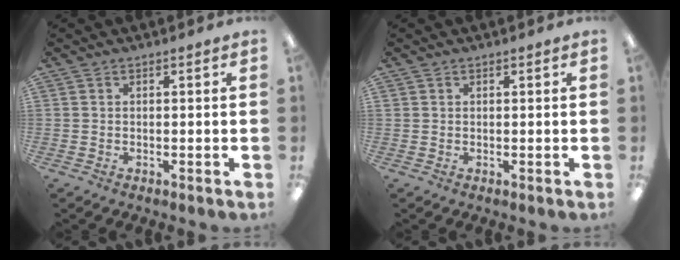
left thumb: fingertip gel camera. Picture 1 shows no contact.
{"total": 0.6, "force": [0.2, 0.5, 0.0], "torque": [0.001, 0.003, 0.004]}